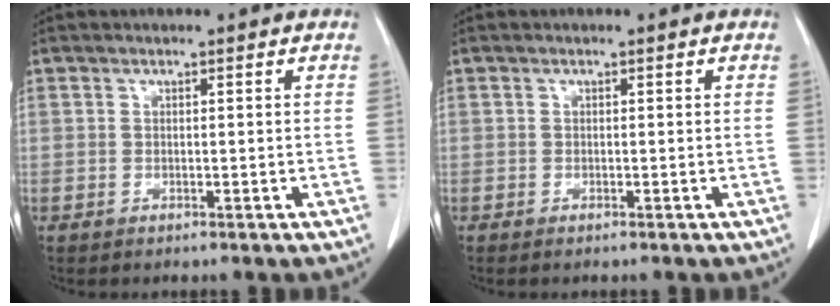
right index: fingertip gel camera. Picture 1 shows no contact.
{"total": 0.0}